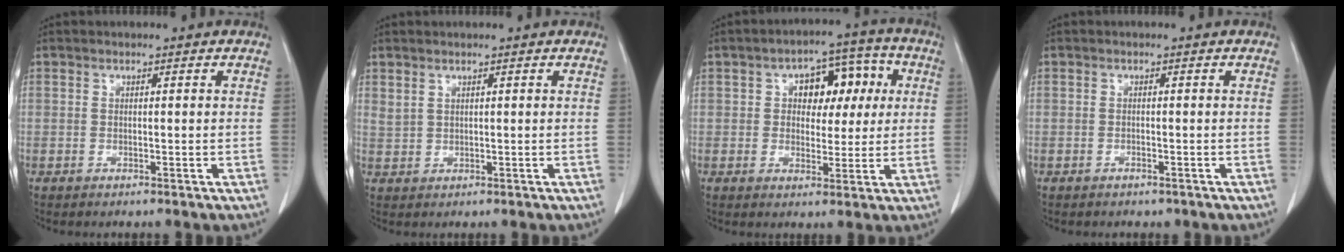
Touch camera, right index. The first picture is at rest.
{"total": 1.4, "force": [1.1, 0.5, 0.6], "torque": [-0.013, 0.004, 0.029]}
{"total": 8.7, "force": [1.8, 5.2, 6.8], "torque": [-0.082, 0.035, 0.029]}
{"total": 1.2, "force": [-0.9, 0.7, 0.2], "torque": [-0.004, 0.001, -0.009]}